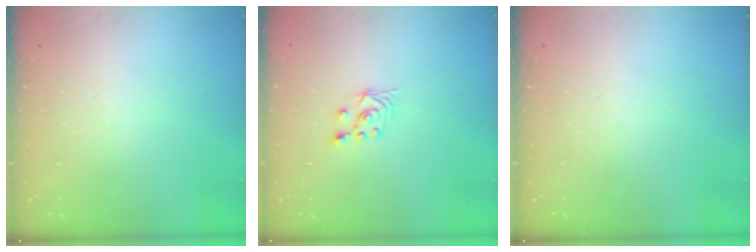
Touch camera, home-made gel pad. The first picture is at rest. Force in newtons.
{"total": 2.5, "press": 2.2, "slide": 1.2}
{"total": 0.0}